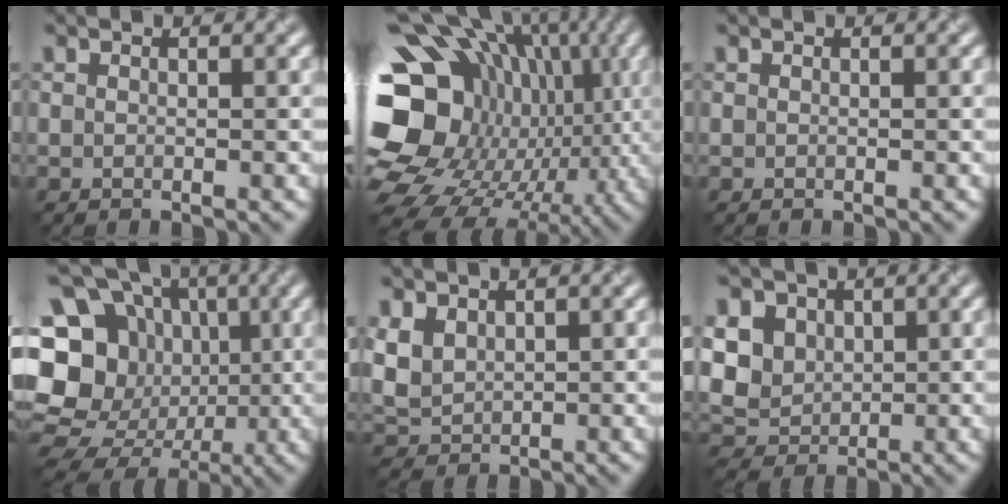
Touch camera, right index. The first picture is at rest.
{"total": 21.2, "force": [-0.5, 16.8, 12.9], "torque": [-0.243, -0.019, -0.012]}
{"total": 0.0}
{"total": 19.1, "force": [-0.3, 17.4, 7.8], "torque": [-0.189, 0.019, -0.023]}
{"total": 3.5, "force": [1.5, 2.5, 2.0], "torque": [-0.055, 0.001, 0.031]}
{"total": 8.5, "force": [2.6, 6.9, 4.2], "torque": [-0.089, 0.023, 0.037]}